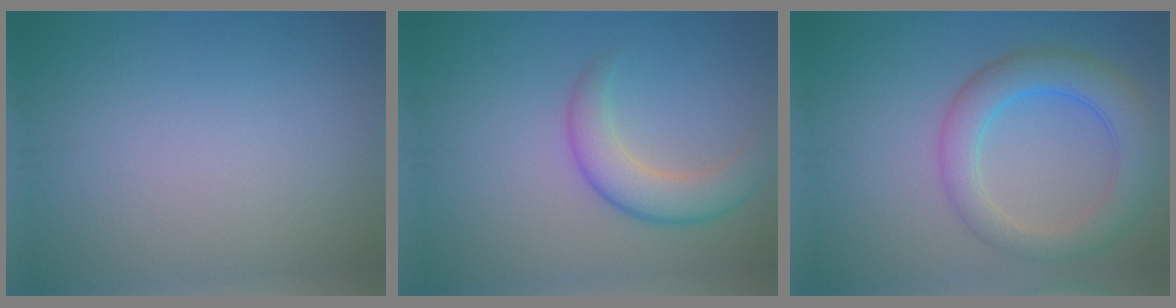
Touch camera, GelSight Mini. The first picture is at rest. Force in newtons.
{"total": 4.0, "press": 4.0, "slide": 0.2}
{"total": 5.5, "press": 5.5, "slide": 0.2}